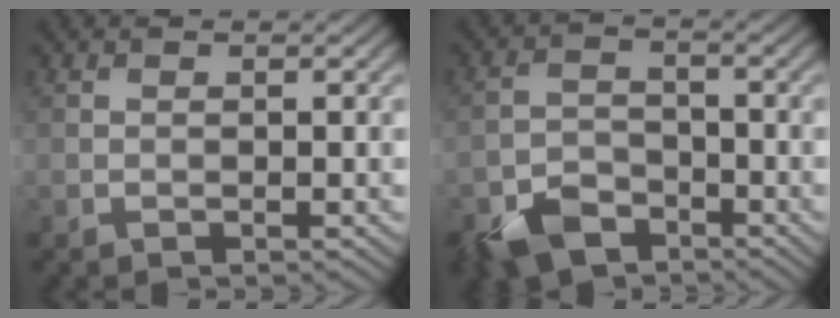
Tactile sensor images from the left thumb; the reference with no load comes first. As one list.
[{"total": 6.2, "force": [-4.3, 3.5, 2.6], "torque": [-0.056, -0.007, -0.091]}]